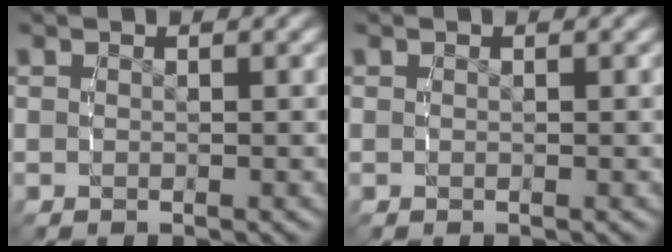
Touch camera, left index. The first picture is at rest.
{"total": 0.0}